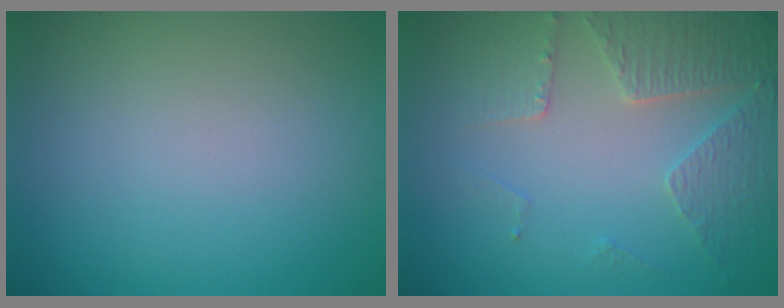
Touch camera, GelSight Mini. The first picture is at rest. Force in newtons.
{"total": 4.4, "press": 3.3, "slide": 2.9}